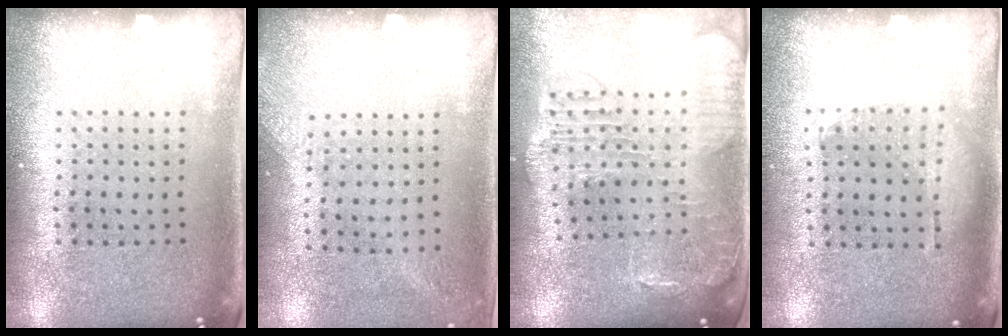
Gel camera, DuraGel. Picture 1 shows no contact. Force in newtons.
{"total": 1.3, "press": 1.0, "slide": 0.8}
{"total": 1.8, "press": 1.6, "slide": 0.7}
{"total": 1.1, "press": 0.9, "slide": 0.5}